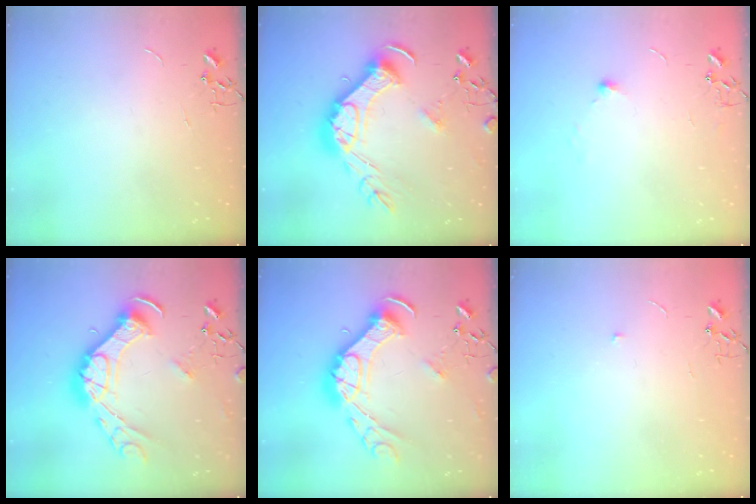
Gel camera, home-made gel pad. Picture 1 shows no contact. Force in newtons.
{"total": 22.4, "press": 22.3, "slide": 2.4}
{"total": 5.5, "press": 5.5, "slide": 0.8}
{"total": 20.9, "press": 20.8, "slide": 1.7}
{"total": 20.9, "press": 20.8, "slide": 1.7}
{"total": 4.0, "press": 3.7, "slide": 1.6}